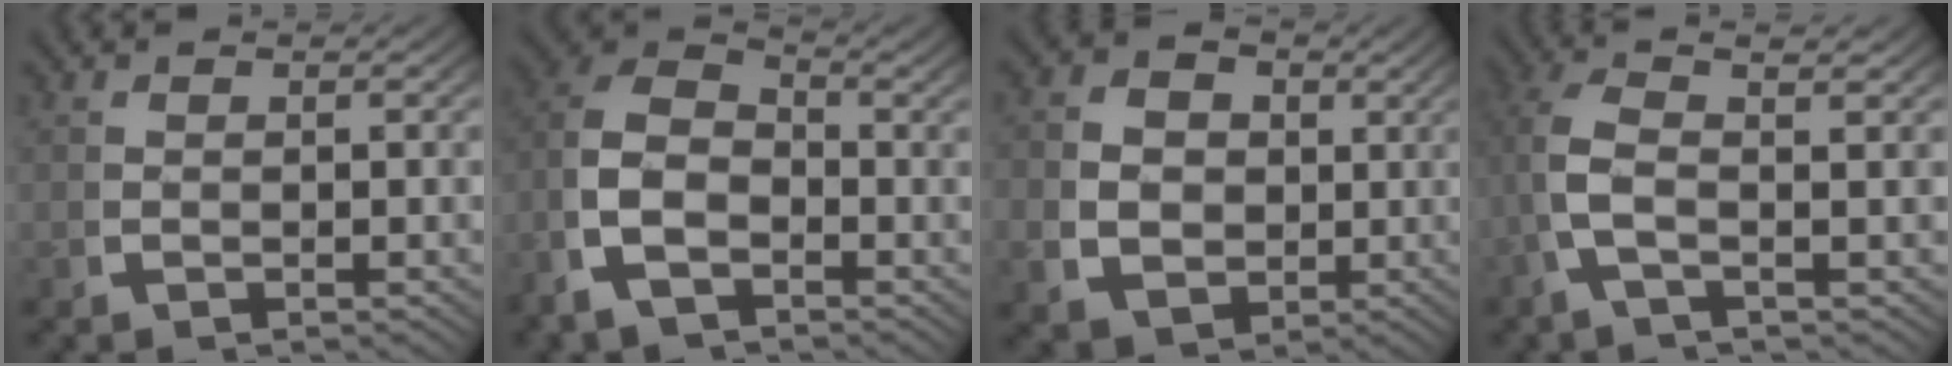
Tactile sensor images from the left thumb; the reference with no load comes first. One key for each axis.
{"total": 7.5, "fx": -0.3, "fy": 5.4, "fz": 5.2, "tx": -0.118, "ty": -0.014, "tz": -0.009}
{"total": 7.6, "fx": 0.3, "fy": 6.2, "fz": 4.3, "tx": -0.088, "ty": -0.032, "tz": 0.015}
{"total": 4.4, "fx": 0.8, "fy": 0.9, "fz": 4.2, "tx": -0.114, "ty": -0.004, "tz": 0.011}